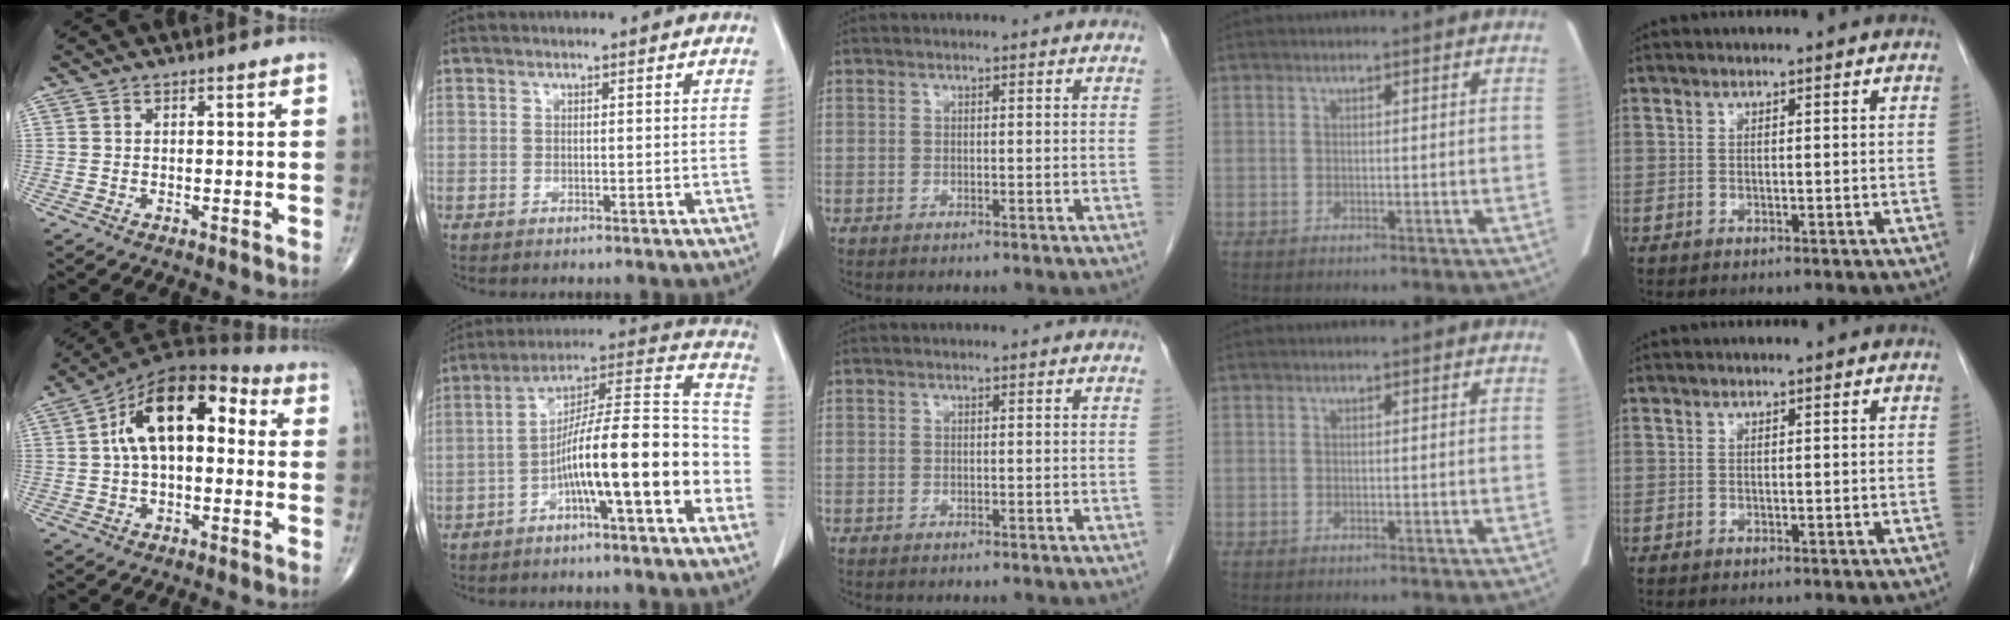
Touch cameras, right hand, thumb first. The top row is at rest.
{"thumb": {"total": 16.0, "force": [2.3, 8.7, 13.3], "torque": [-0.203, 0.045, 0.026]}, "index": {"total": 17.6, "force": [-5.5, 2.7, 16.5], "torque": [-0.250, 0.036, -0.089]}}